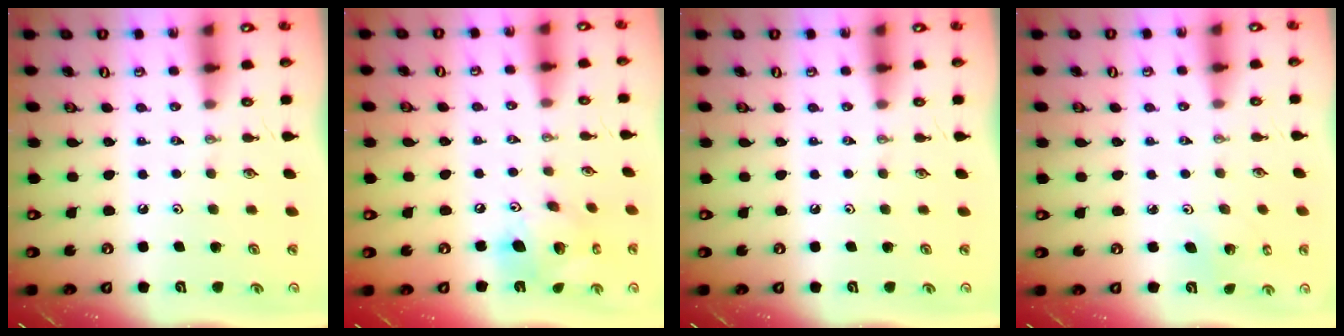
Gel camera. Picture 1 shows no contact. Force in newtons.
{"total": 15.9, "press": 15.5, "slide": 3.4}
{"total": 0.0}
{"total": 1.7, "press": 1.6, "slide": 0.2}